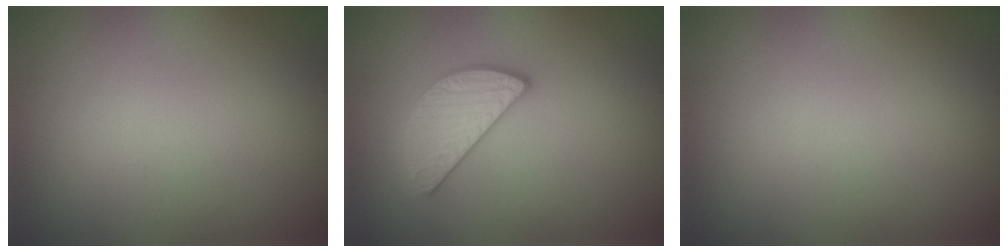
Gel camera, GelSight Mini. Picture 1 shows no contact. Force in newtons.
{"total": 2.7, "press": 2.7, "slide": 0.1}
{"total": 0.0}